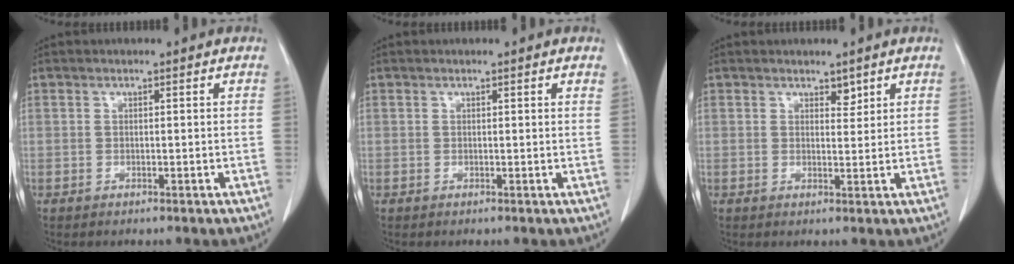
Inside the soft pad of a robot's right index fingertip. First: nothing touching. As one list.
[{"total": 0.7, "force": [0.4, 0.0, 0.5], "torque": [-0.007, 0.002, 0.004]}, {"total": 1.6, "force": [1.2, 0.7, 0.7], "torque": [-0.008, -0.005, 0.018]}]